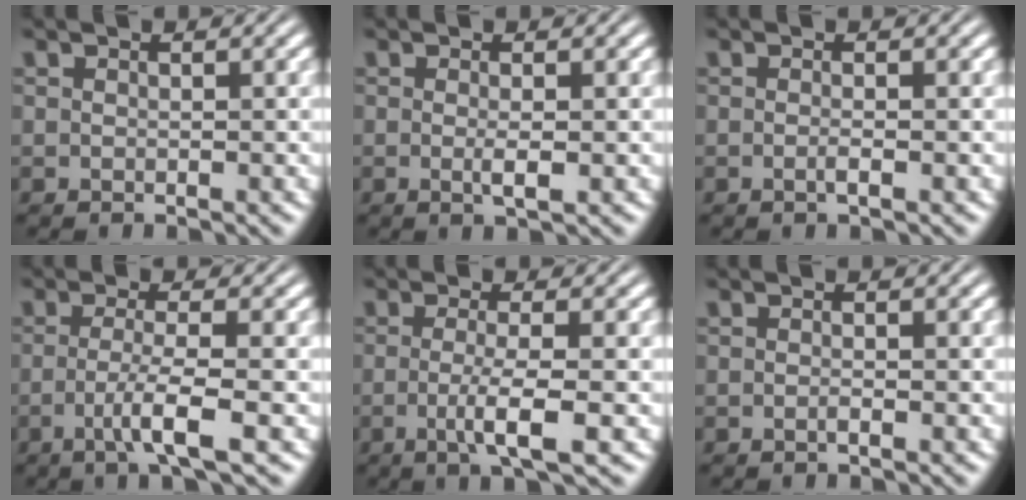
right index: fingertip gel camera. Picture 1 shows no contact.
{"total": 1.4, "force": [-0.4, -0.2, 1.3], "torque": [-0.024, -0.008, -0.003]}
{"total": 0.9, "force": [-0.6, 0.0, 0.6], "torque": [-0.014, -0.003, -0.011]}
{"total": 3.5, "force": [-1.3, -0.6, 3.3], "torque": [-0.060, -0.016, -0.014]}
{"total": 3.6, "force": [-1.0, -0.5, 3.4], "torque": [-0.058, -0.014, -0.011]}
{"total": 0.6, "force": [-0.5, 0.2, 0.4], "torque": [-0.012, -0.001, -0.009]}